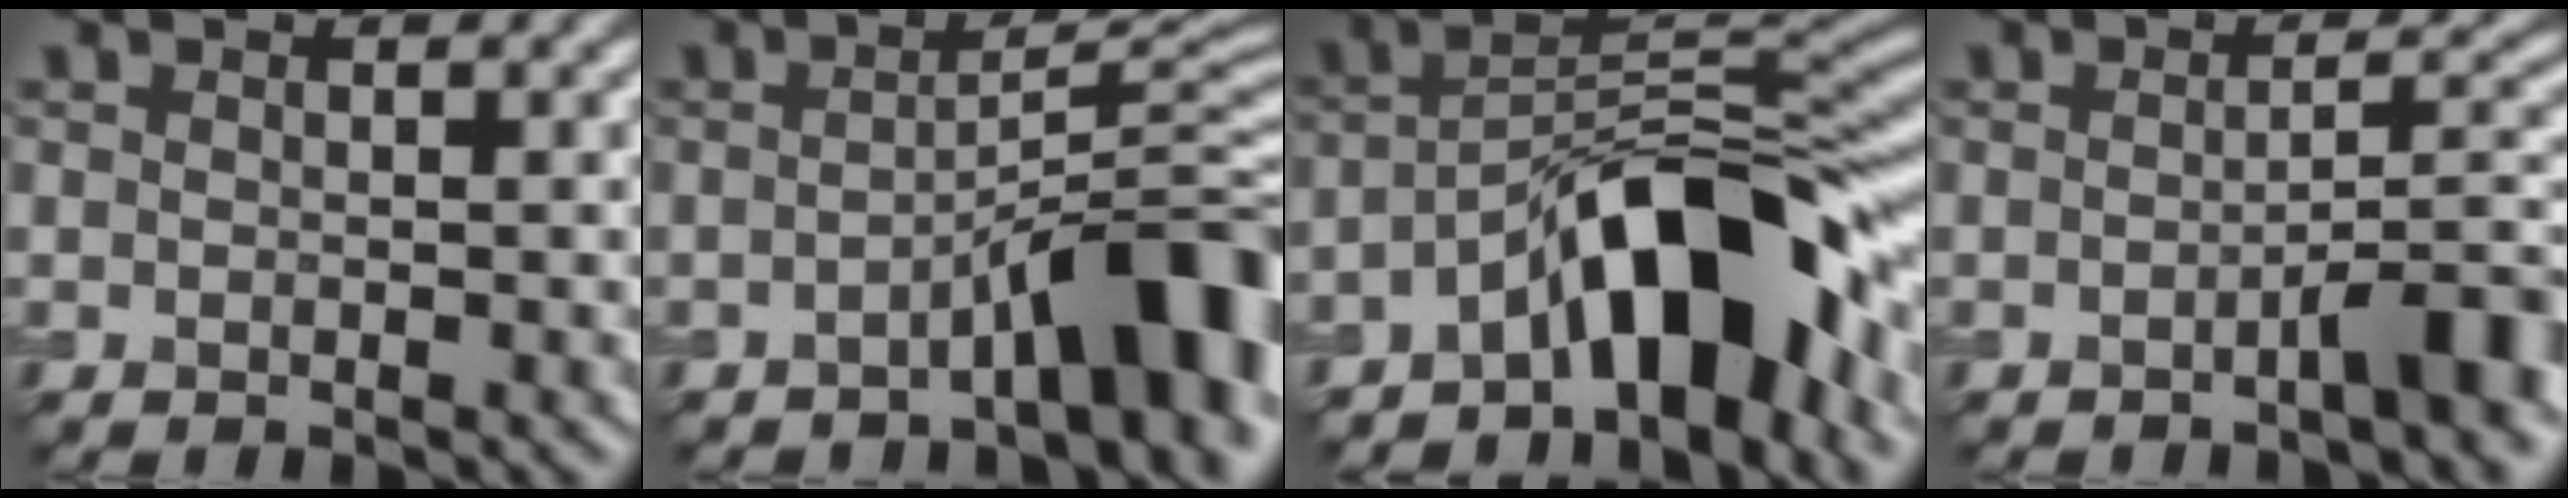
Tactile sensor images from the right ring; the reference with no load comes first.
{"total": 7.5, "force": [-3.5, 1.6, 6.5], "torque": [-0.077, 0.026, -0.050]}
{"total": 9.9, "force": [-5.5, 3.3, 7.5], "torque": [-0.097, 0.027, -0.099]}
{"total": 4.3, "force": [-2.0, 0.7, 3.8], "torque": [-0.048, 0.021, -0.030]}